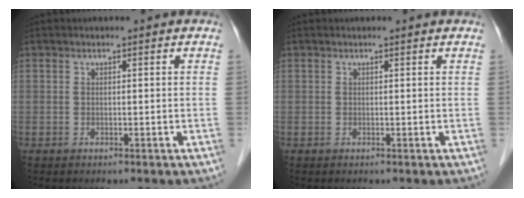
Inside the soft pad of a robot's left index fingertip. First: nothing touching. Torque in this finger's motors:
{"motor_torque": [0.14, -0.07, 0.03, 0.00]}